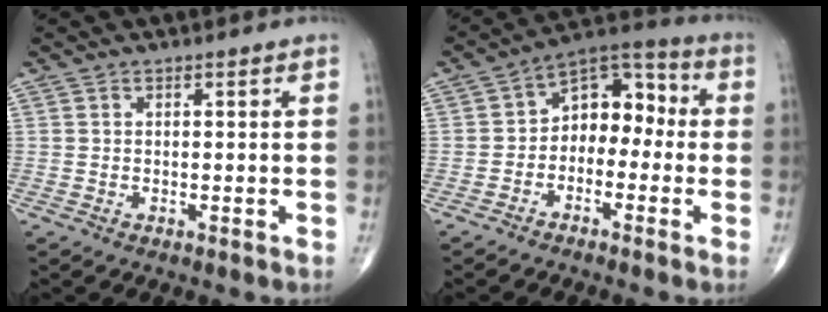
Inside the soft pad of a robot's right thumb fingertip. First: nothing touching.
{"total": 9.8, "force": [-1.2, 6.9, 6.9], "torque": [-0.063, 0.048, -0.040]}